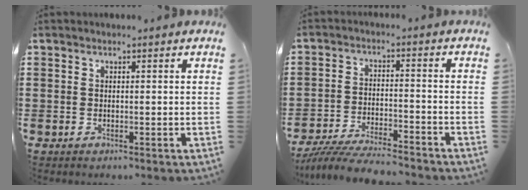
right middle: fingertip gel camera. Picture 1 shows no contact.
{"total": 6.5, "force": [-6.3, 0.5, 1.8], "torque": [-0.035, 0.002, -0.122]}